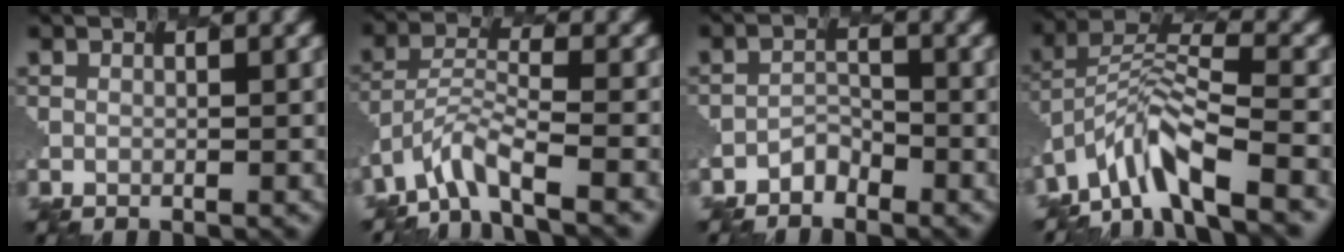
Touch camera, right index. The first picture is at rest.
{"total": 4.5, "force": [-3.9, 0.6, 2.1], "torque": [-0.052, 0.005, -0.083]}
{"total": 1.6, "force": [-1.4, 0.4, -0.7], "torque": [0.005, 0.012, -0.032]}
{"total": 7.5, "force": [-5.5, 2.0, 4.6], "torque": [-0.084, 0.012, -0.119]}